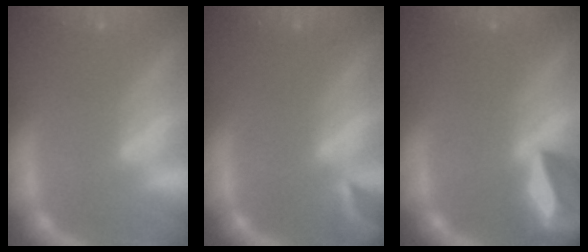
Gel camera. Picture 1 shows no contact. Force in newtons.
{"total": 2.4}
{"total": 8.5}